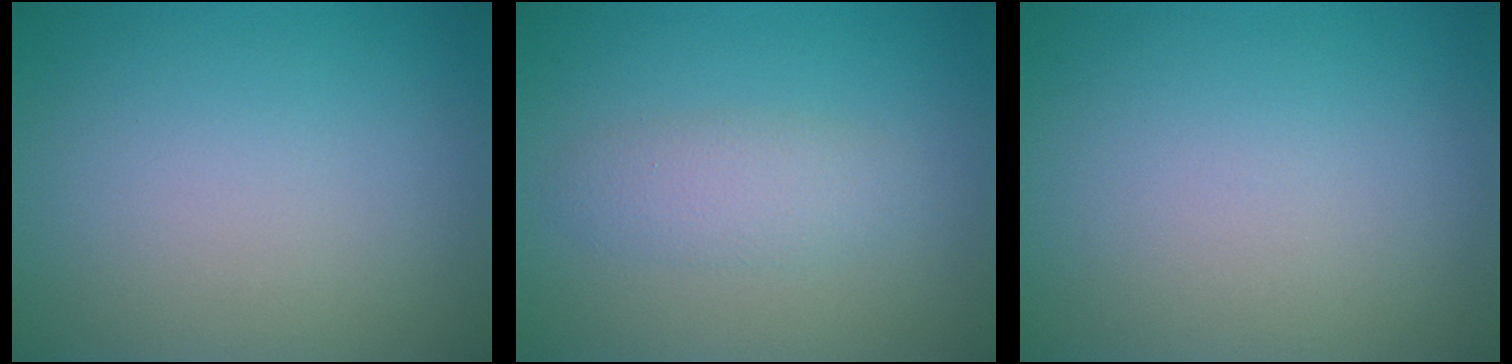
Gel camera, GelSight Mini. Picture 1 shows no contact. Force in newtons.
{"total": 2.3, "press": 2.3, "slide": 0.0}
{"total": 0.0}